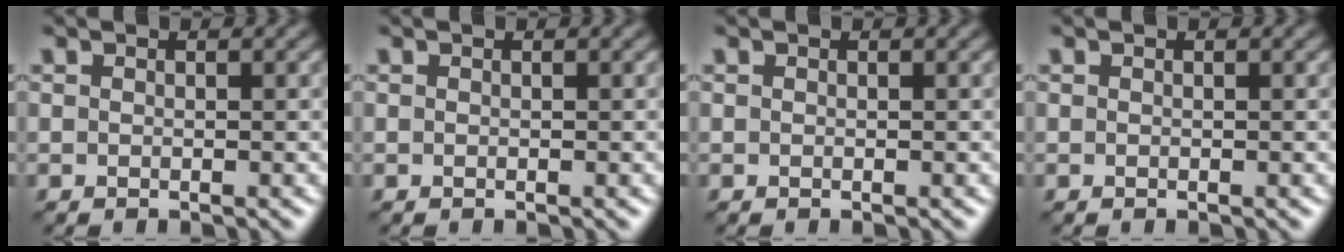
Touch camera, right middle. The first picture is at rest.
{"total": 0.0}
{"total": 0.0}
{"total": 0.0}